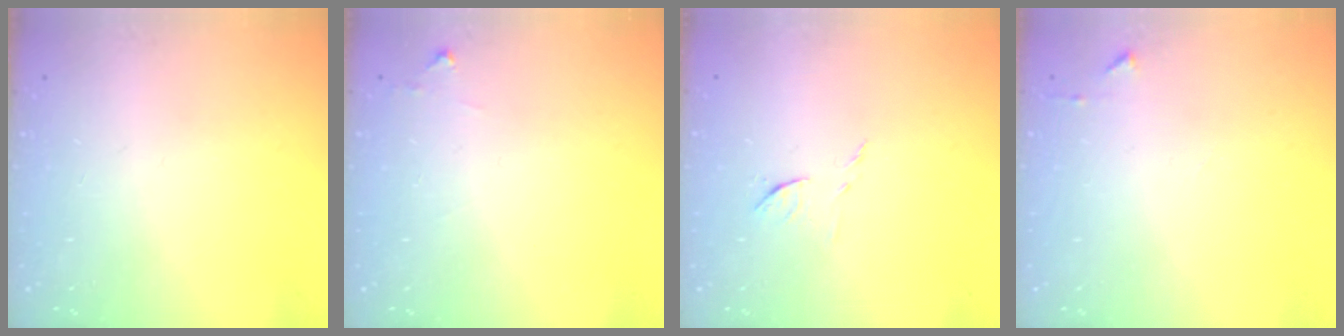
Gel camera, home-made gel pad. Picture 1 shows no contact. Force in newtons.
{"total": 4.4, "press": 4.4, "slide": 0.7}
{"total": 6.7, "press": 6.7, "slide": 0.5}
{"total": 5.1, "press": 5.1, "slide": 0.6}